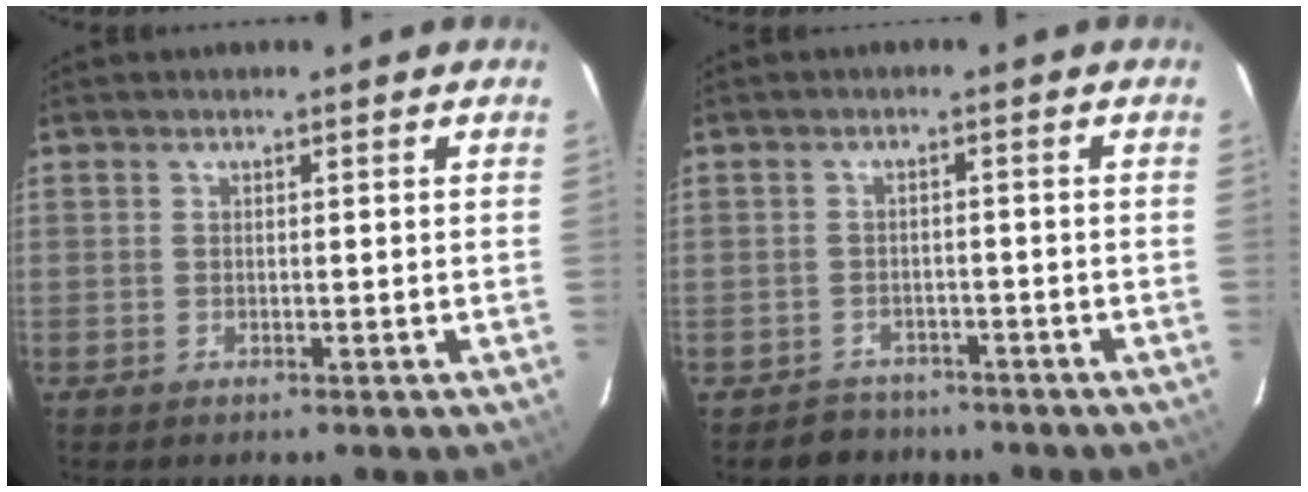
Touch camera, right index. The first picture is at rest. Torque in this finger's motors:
{"motor_torque": [-1.16, -0.53, -0.56, -0.21]}